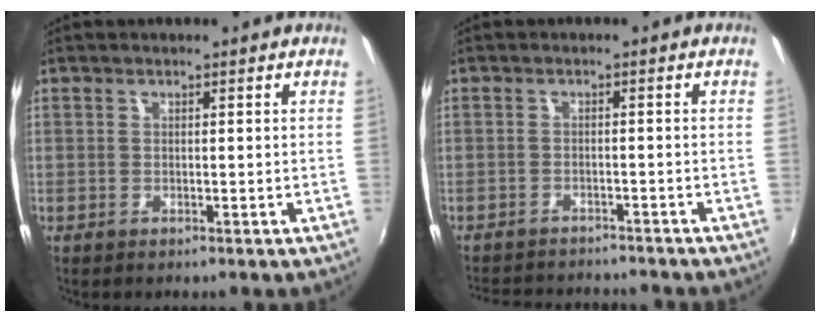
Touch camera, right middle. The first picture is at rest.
{"total": 10.2, "force": [-9.4, 2.4, 3.3], "torque": [-0.082, -0.010, -0.136]}